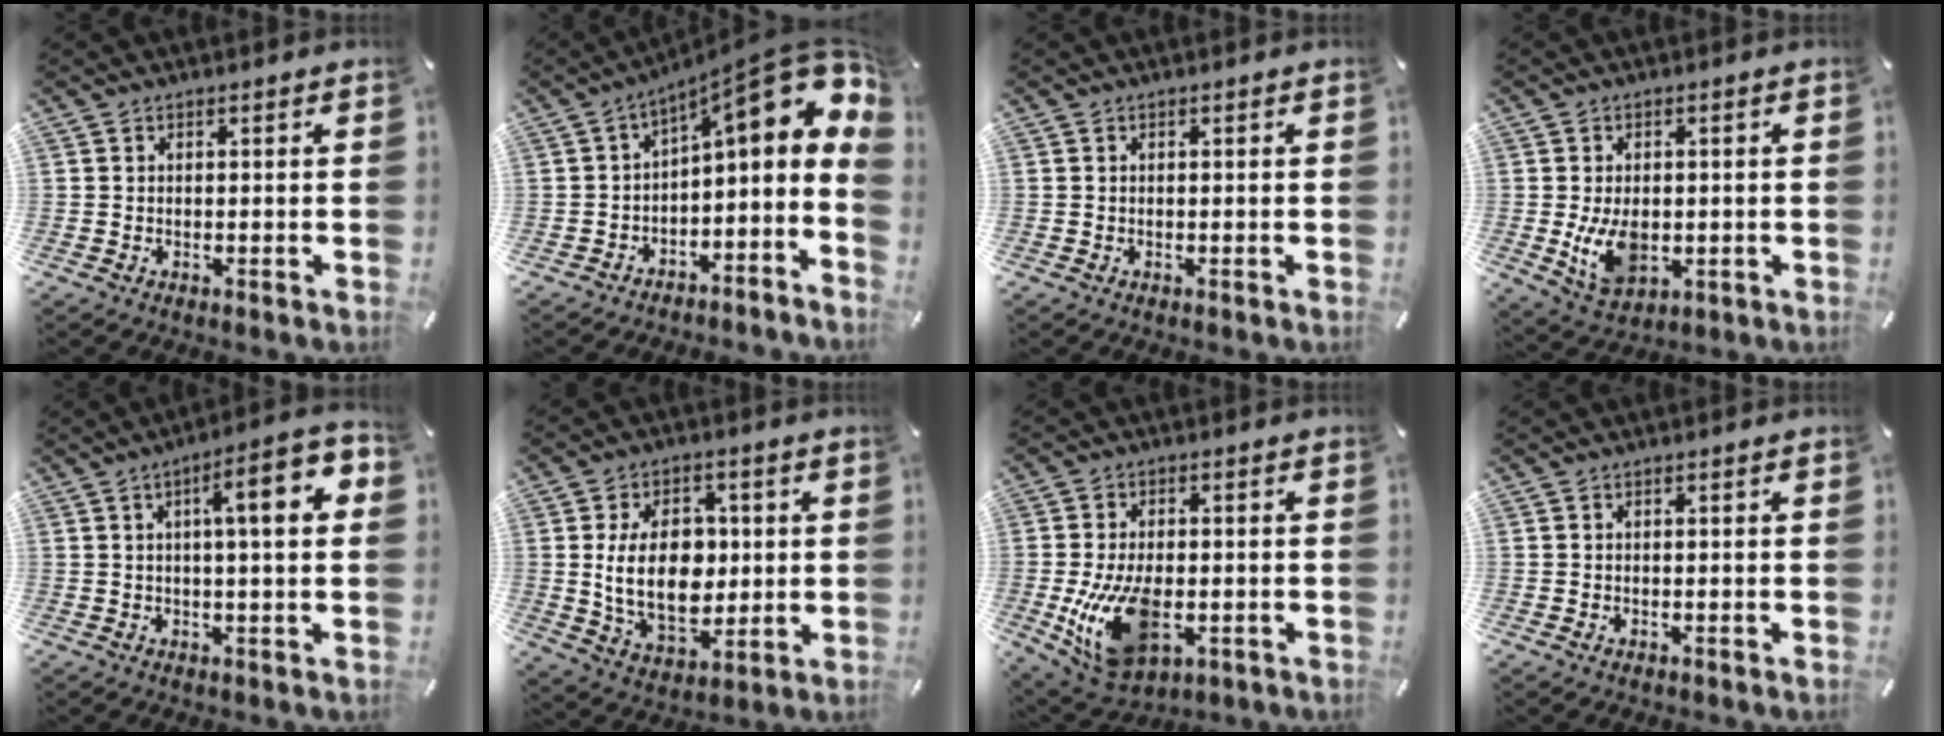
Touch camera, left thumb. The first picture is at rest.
{"total": 14.5, "force": [5.6, 5.9, 12.0], "torque": [-0.148, -0.049, 0.088]}
{"total": 0.0}
{"total": 8.7, "force": [-0.9, 5.9, 6.4], "torque": [-0.130, -0.005, -0.017]}
{"total": 11.3, "force": [2.9, 2.3, 10.7], "torque": [-0.151, -0.008, 0.037]}
{"total": 16.0, "force": [1.2, 10.9, 11.6], "torque": [-0.221, 0.004, 0.021]}
{"total": 15.6, "force": [-3.2, 9.4, 12.0], "torque": [-0.239, -0.009, -0.051]}
{"total": 0.6, "force": [-0.3, 0.3, 0.4], "torque": [-0.008, 0.000, -0.005]}